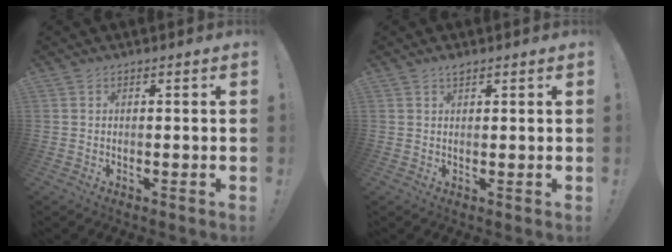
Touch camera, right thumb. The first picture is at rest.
{"total": 1.4, "force": [1.2, 0.2, 0.7], "torque": [-0.006, -0.005, 0.019]}